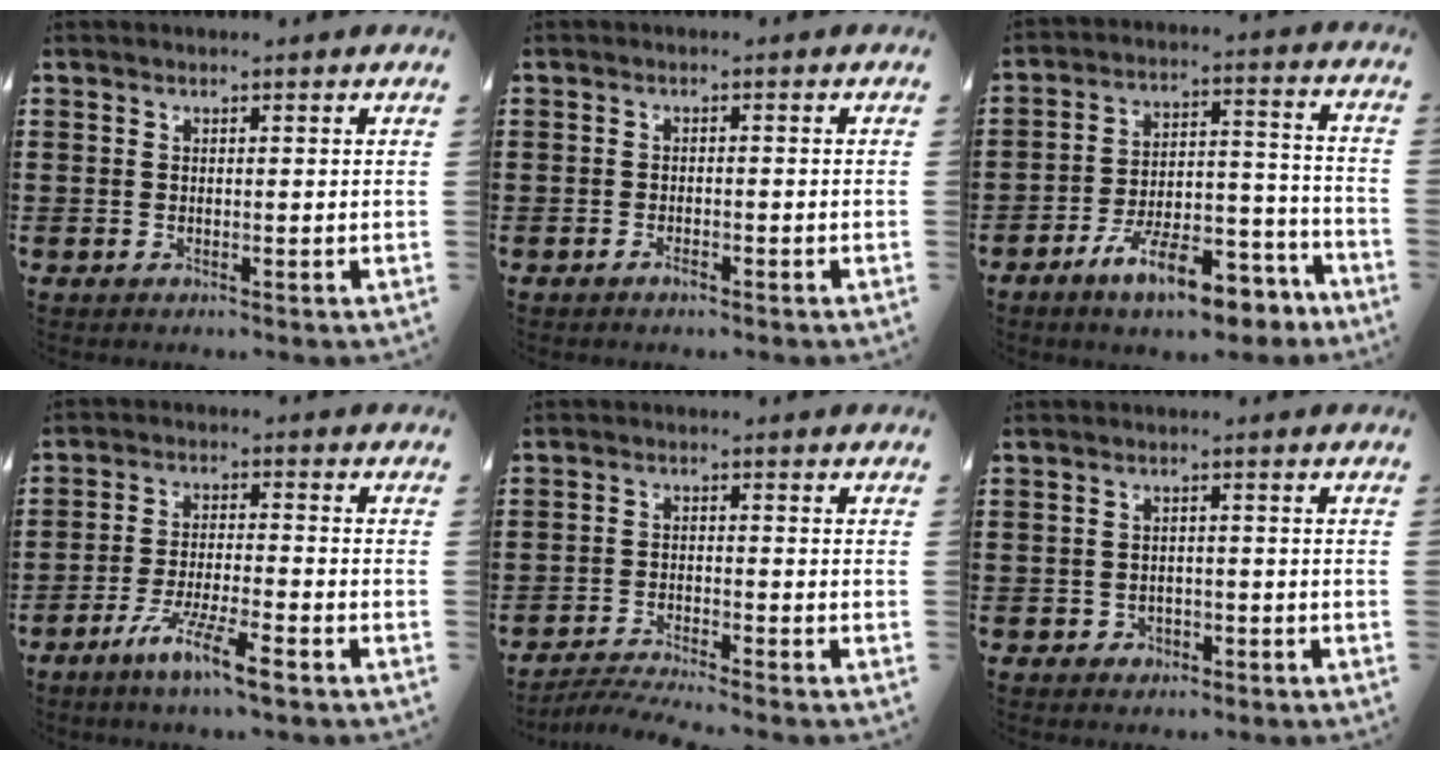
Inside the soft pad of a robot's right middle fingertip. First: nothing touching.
{"total": 1.1, "force": [-0.8, 0.3, 0.7], "torque": [-0.016, -0.003, -0.015]}
{"total": 11.9, "force": [-8.6, 3.5, 7.5], "torque": [-0.122, 0.037, -0.157]}
{"total": 7.0, "force": [-4.9, 0.5, 5.0], "torque": [-0.105, -0.009, -0.093]}
{"total": 3.2, "force": [-3.1, -0.2, 0.8], "torque": [-0.021, -0.003, -0.065]}
{"total": 1.4, "force": [-1.0, 1.0, 0.2], "torque": [-0.010, -0.001, -0.023]}